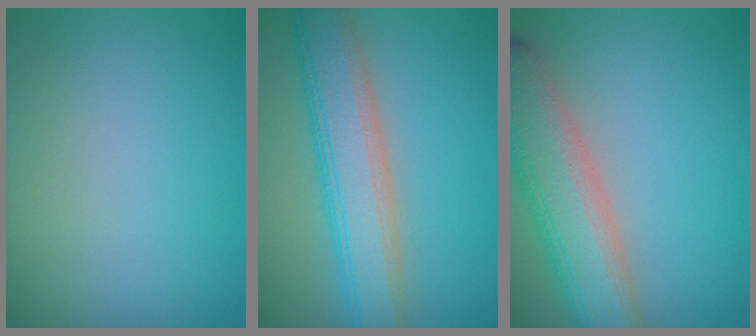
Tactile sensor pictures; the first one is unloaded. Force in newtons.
{"total": 7.2, "press": 7.2, "slide": 0.2}
{"total": 7.9, "press": 7.9, "slide": 0.6}